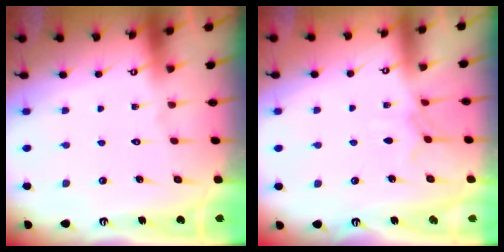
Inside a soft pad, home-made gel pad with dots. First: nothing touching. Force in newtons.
{"total": 3.7, "press": 3.6, "slide": 0.6}